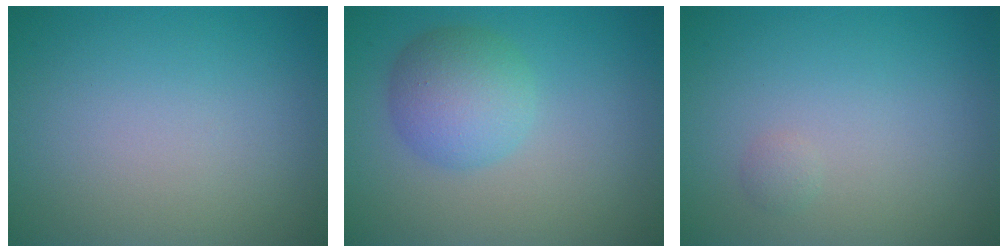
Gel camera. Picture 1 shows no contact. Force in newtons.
{"total": 4.4, "press": 4.4, "slide": 0.1}
{"total": 0.6, "press": 0.6, "slide": 0.1}